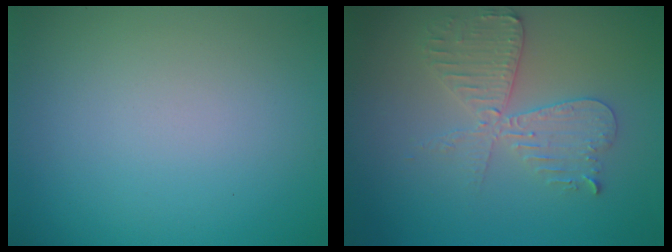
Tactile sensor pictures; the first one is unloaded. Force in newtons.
{"total": 3.7, "press": 3.6, "slide": 0.6}